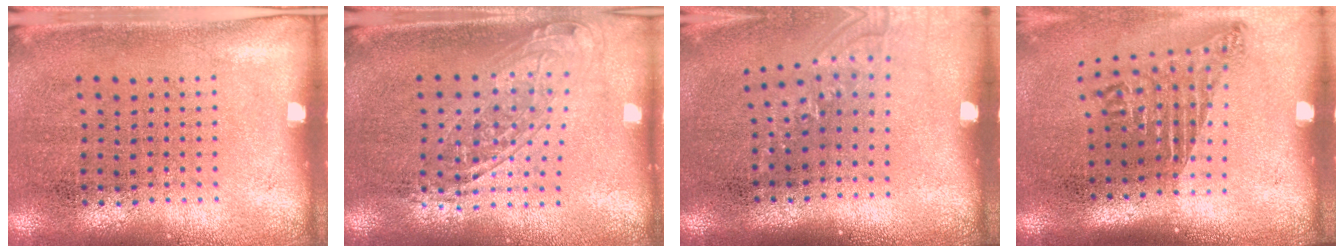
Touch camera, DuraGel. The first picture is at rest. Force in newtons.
{"total": 1.5, "press": 1.3, "slide": 0.9}
{"total": 1.1, "press": 0.9, "slide": 0.5}
{"total": 1.7, "press": 1.1, "slide": 1.3}